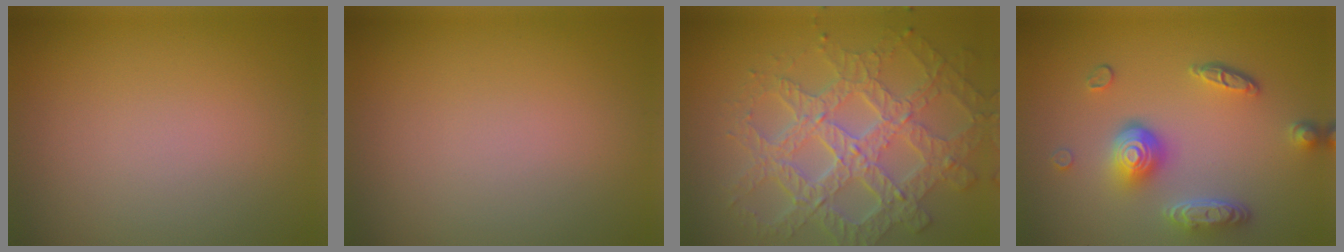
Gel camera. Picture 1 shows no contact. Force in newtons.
{"total": 0.0}
{"total": 8.0, "press": 5.9, "slide": 5.4}
{"total": 5.2, "press": 3.8, "slide": 3.6}